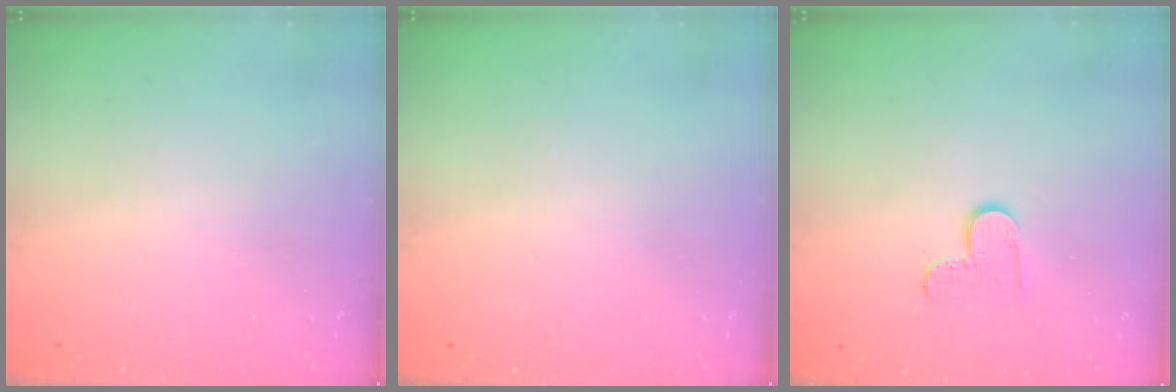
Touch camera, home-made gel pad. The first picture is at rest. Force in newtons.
{"total": 0.0}
{"total": 5.1, "press": 5.0, "slide": 0.5}